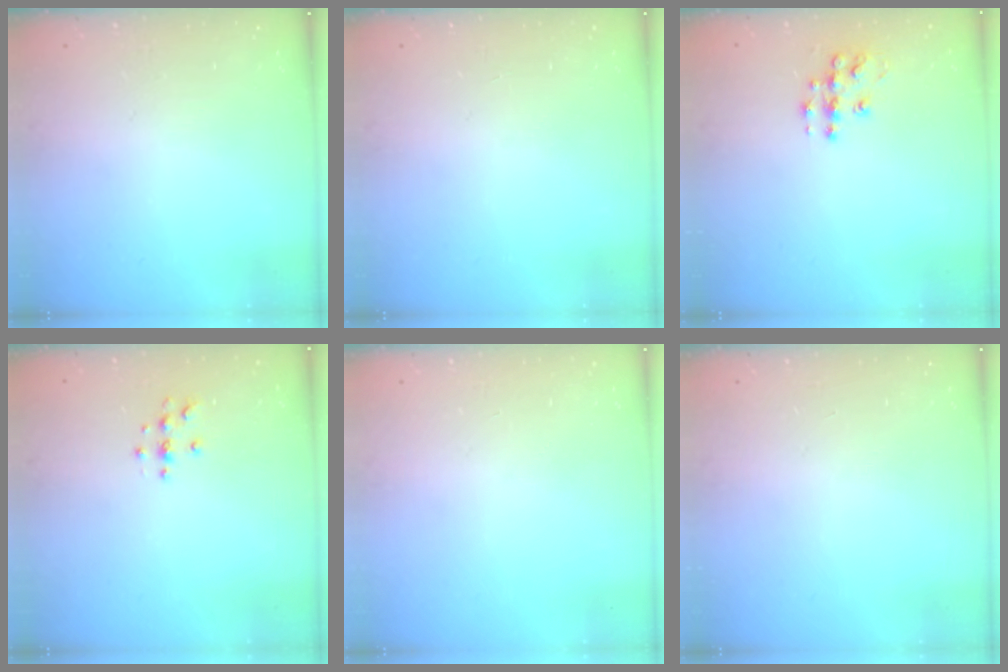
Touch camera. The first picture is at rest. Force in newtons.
{"total": 0.0}
{"total": 9.4, "press": 9.4, "slide": 0.5}
{"total": 3.8, "press": 3.8, "slide": 0.4}
{"total": 0.0}
{"total": 0.0}